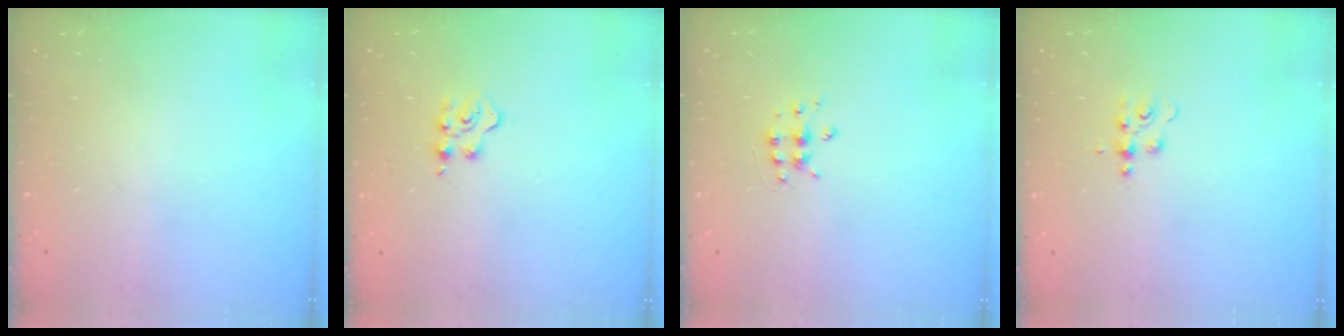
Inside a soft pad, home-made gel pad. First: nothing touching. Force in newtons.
{"total": 3.7, "press": 3.7, "slide": 0.5}
{"total": 5.4, "press": 5.4, "slide": 0.5}
{"total": 4.6, "press": 4.6, "slide": 0.6}